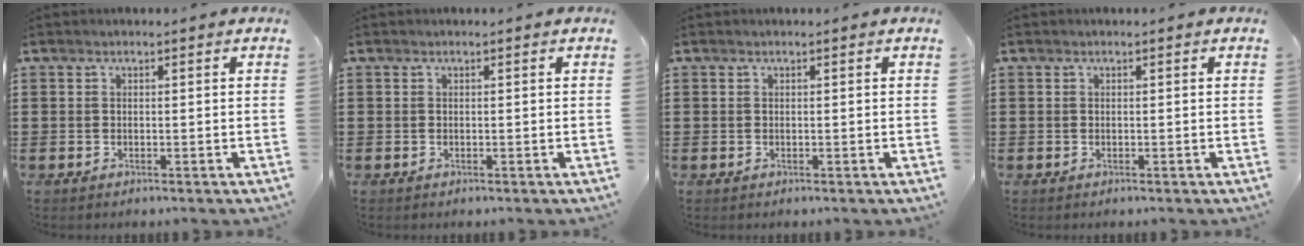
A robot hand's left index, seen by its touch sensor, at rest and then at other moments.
{"total": 0.0}
{"total": 0.0}
{"total": 0.0}